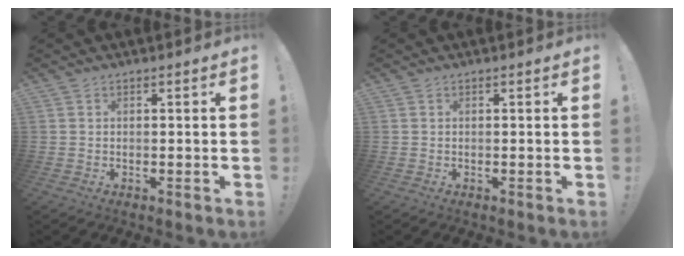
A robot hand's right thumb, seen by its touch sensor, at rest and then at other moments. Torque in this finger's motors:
{"motor_torque": [-0.01, 0.01, -0.03, -0.03, 0.02]}